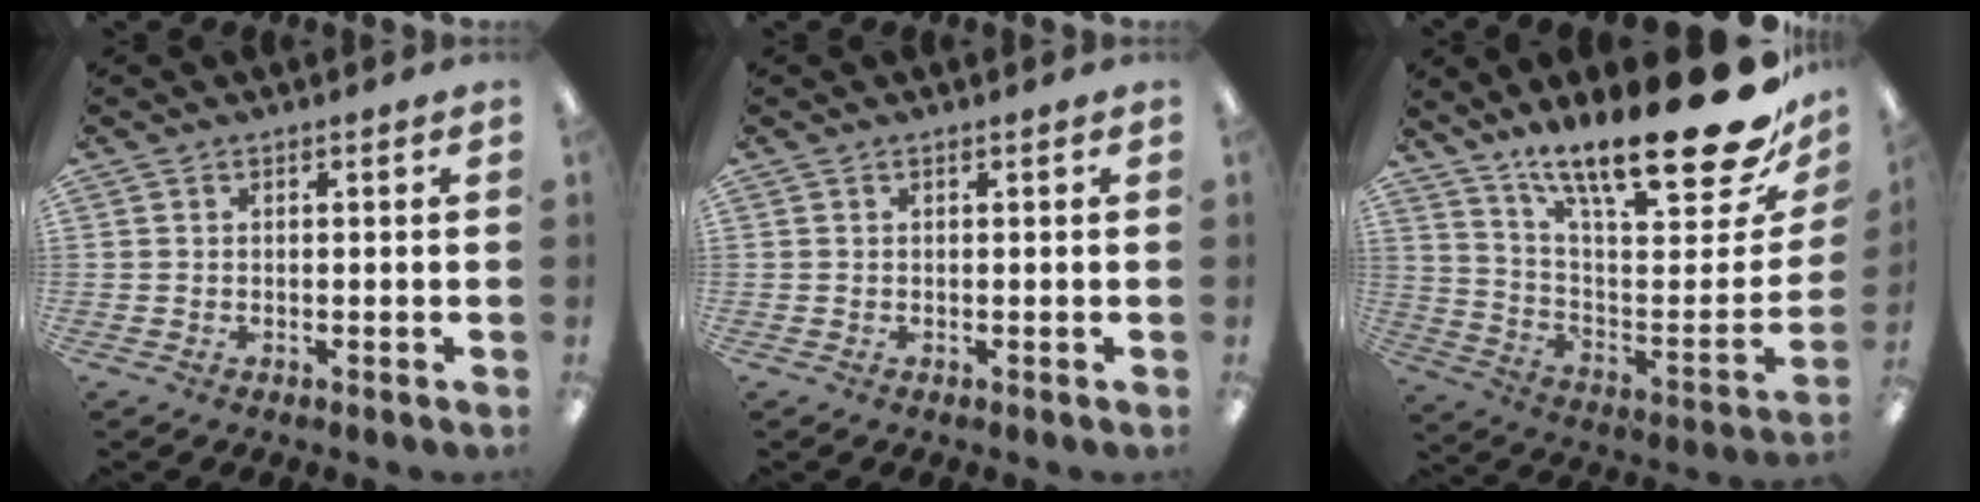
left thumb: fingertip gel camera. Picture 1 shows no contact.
{"total": 0.0}
{"total": 25.1, "force": [17.8, 3.9, 17.2], "torque": [-0.240, -0.138, 0.287]}